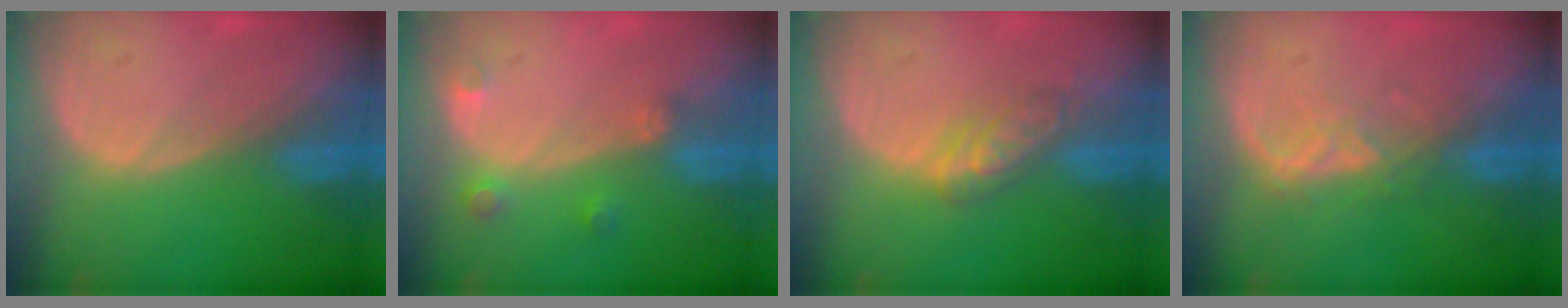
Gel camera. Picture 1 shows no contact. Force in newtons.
{"total": 2.6, "press": 2.5, "slide": 0.5}
{"total": 4.6, "press": 4.5, "slide": 1.0}
{"total": 3.8, "press": 3.8, "slide": 0.6}